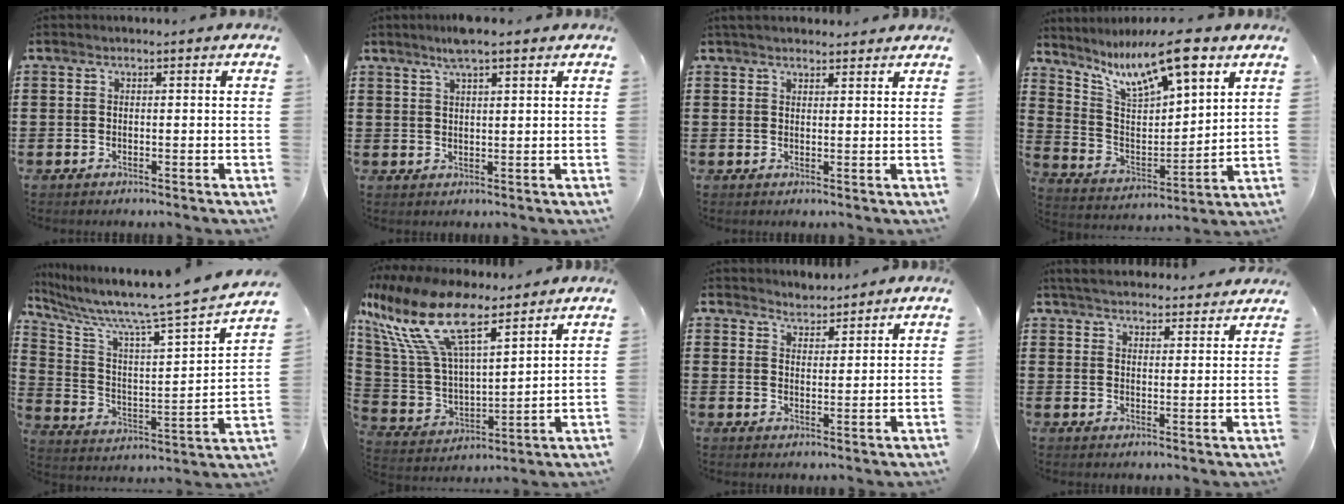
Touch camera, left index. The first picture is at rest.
{"total": 3.9, "force": [2.8, 0.4, 2.7], "torque": [-0.057, 0.004, 0.049]}
{"total": 2.4, "force": [2.3, 0.4, 0.6], "torque": [-0.016, 0.001, 0.046]}
{"total": 12.3, "force": [8.4, 3.4, 8.4], "torque": [-0.168, -0.034, 0.143]}
{"total": 7.3, "force": [6.3, -0.6, 3.7], "torque": [-0.103, -0.065, 0.093]}
{"total": 15.7, "force": [9.5, 6.4, 10.8], "torque": [-0.256, -0.039, 0.164]}
{"total": 3.0, "force": [2.9, 0.6, -0.4], "torque": [-0.002, -0.006, 0.056]}
{"total": 4.4, "force": [4.4, 0.3, 0.7], "torque": [-0.029, -0.018, 0.079]}